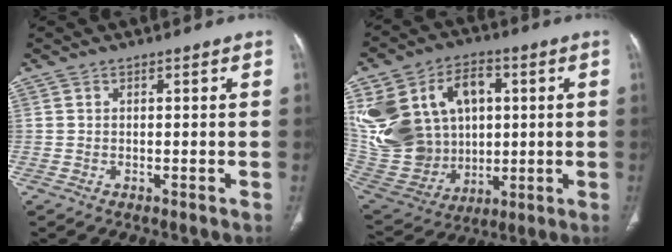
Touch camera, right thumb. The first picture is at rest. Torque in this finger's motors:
{"motor_torque": [-0.02, 0.74, 1.15, 1.02, 0.33]}